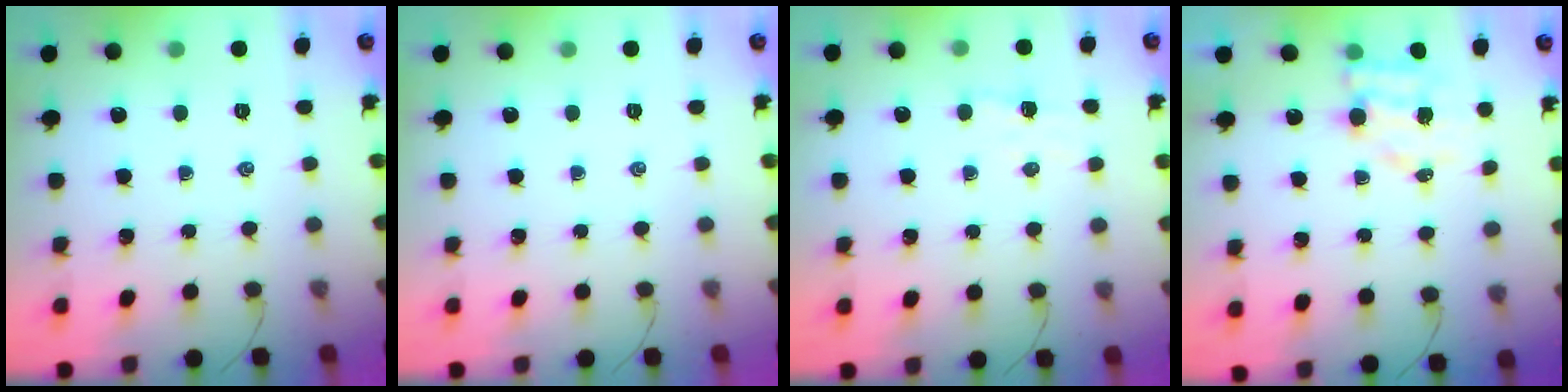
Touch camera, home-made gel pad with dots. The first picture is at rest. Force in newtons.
{"total": 0.0}
{"total": 4.2, "press": 4.1, "slide": 1.0}
{"total": 5.5, "press": 5.5, "slide": 0.6}